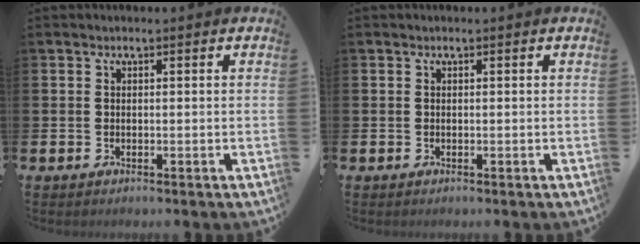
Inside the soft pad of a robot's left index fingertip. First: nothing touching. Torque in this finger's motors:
{"motor_torque": [0.00, 0.00, 0.00, 0.00]}